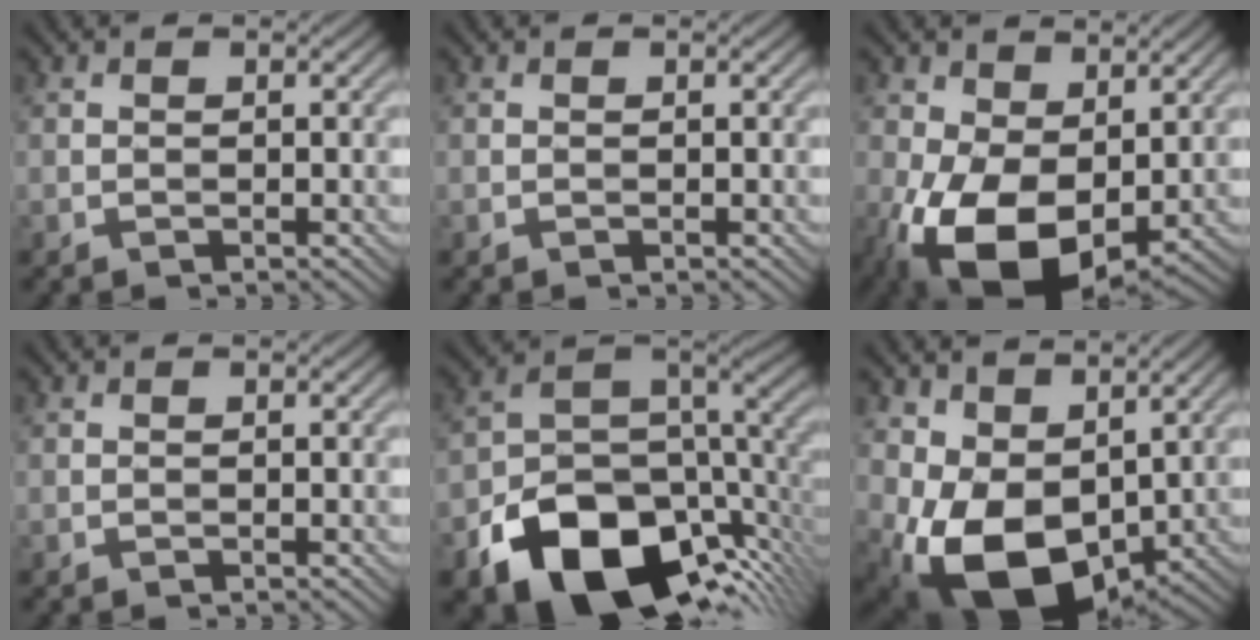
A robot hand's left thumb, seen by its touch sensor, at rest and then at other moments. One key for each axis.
{"total": 0.0}
{"total": 13.4, "fx": -1.8, "fy": 8.2, "fz": 10.4, "tx": -0.221, "ty": -0.022, "tz": -0.027}
{"total": 0.0}
{"total": 16.7, "fx": -8.7, "fy": 10.1, "fz": 10.0, "tx": -0.196, "ty": -0.042, "tz": -0.135}
{"total": 11.7, "fx": 0.6, "fy": 7.8, "fz": 8.7, "tx": -0.190, "ty": -0.028, "tz": 0.012}